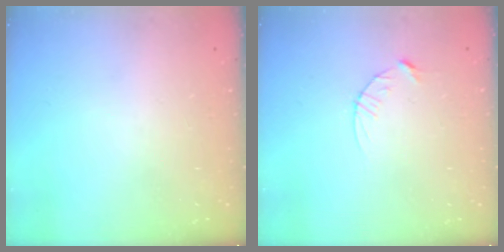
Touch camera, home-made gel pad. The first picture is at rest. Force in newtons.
{"total": 3.8, "press": 3.8, "slide": 0.4}